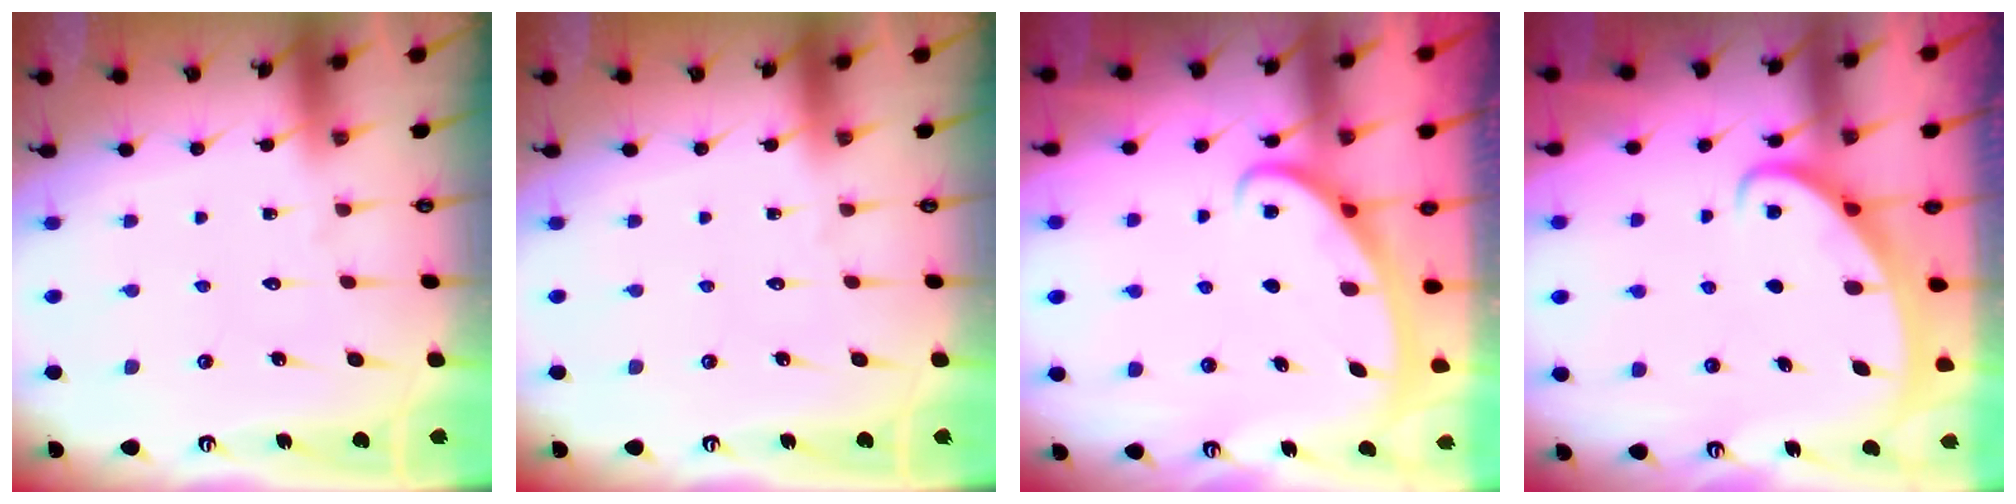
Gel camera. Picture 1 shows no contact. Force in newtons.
{"total": 0.0}
{"total": 2.6, "press": 2.6, "slide": 0.4}
{"total": 2.5, "press": 2.5, "slide": 0.3}